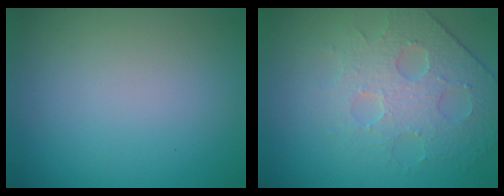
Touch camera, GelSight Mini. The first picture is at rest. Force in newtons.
{"total": 3.9, "press": 3.8, "slide": 1.1}